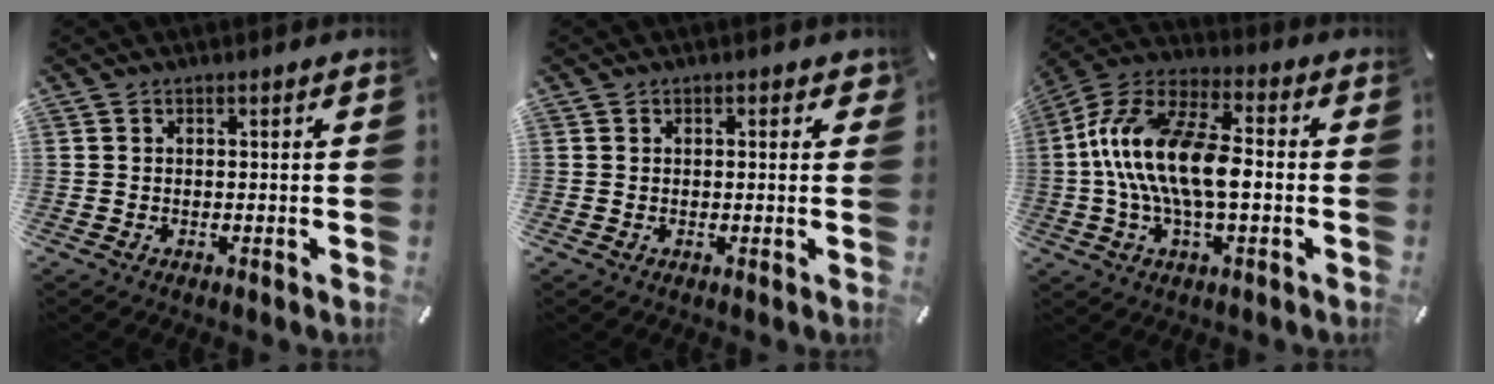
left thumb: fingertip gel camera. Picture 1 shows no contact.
{"total": 1.1, "force": [0.3, 0.8, 0.7], "torque": [-0.005, 0.004, 0.002]}
{"total": 16.3, "force": [-1.6, 7.1, 14.6], "torque": [-0.302, 0.001, -0.032]}